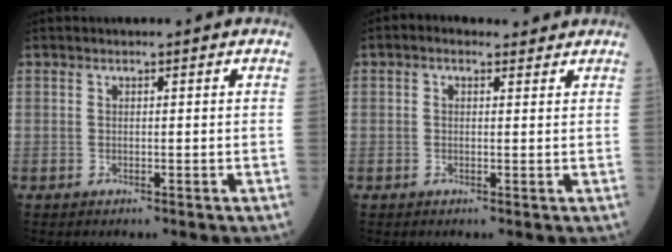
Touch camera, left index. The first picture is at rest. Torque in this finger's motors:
{"motor_torque": [0.37, -0.30, -0.05, 0.03]}